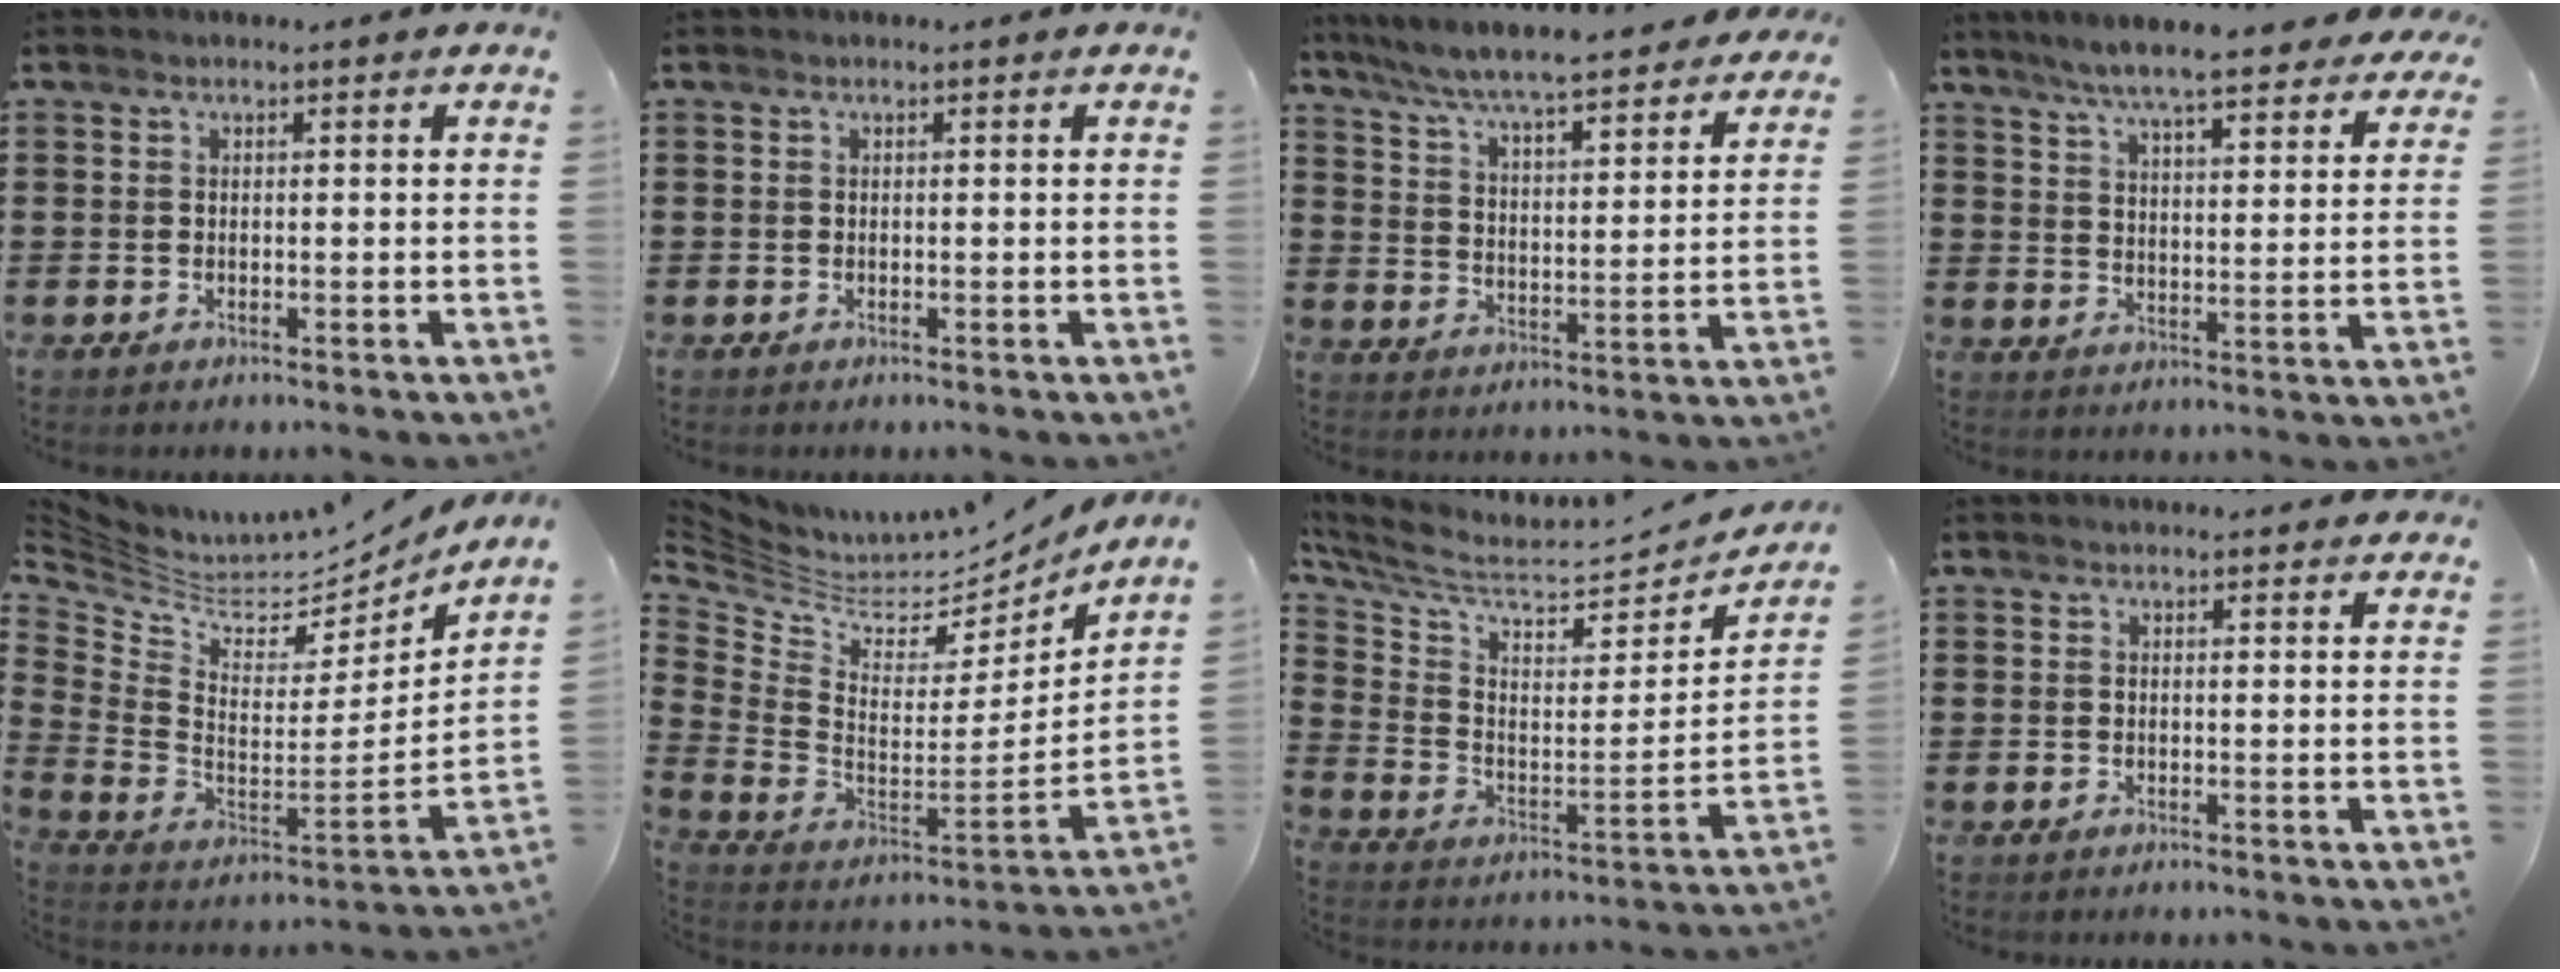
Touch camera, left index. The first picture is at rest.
{"total": 0.0}
{"total": 6.8, "force": [6.4, -0.1, 2.2], "torque": [-0.072, -0.043, 0.109]}
{"total": 7.2, "force": [6.6, 0.0, 3.0], "torque": [-0.084, -0.030, 0.115]}
{"total": 4.9, "force": [4.3, 1.8, 1.4], "torque": [-0.058, -0.048, 0.072]}
{"total": 4.8, "force": [4.1, 2.0, 1.5], "torque": [-0.059, -0.048, 0.068]}
{"total": 5.4, "force": [4.5, 1.4, 2.6], "torque": [-0.078, -0.052, 0.074]}
{"total": 1.0, "force": [1.0, 0.1, 0.2], "torque": [-0.006, -0.001, 0.019]}